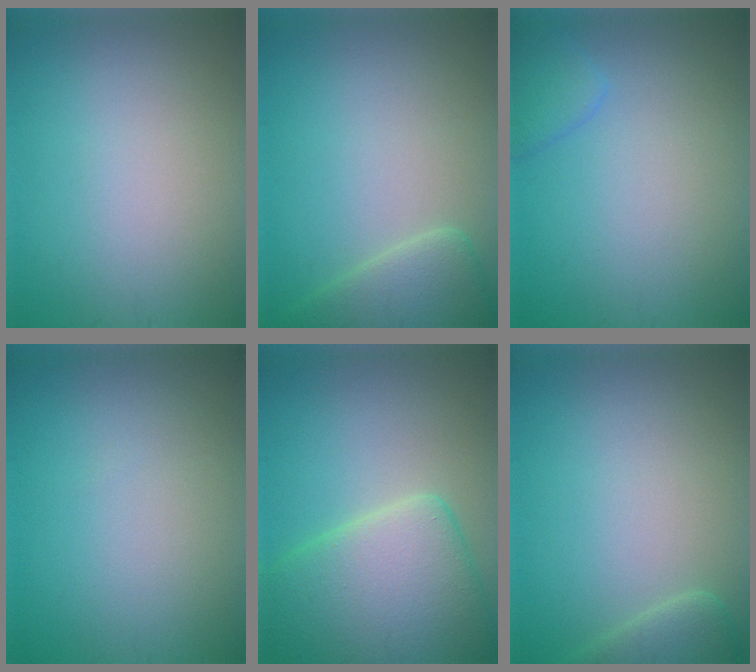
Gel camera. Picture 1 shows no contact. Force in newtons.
{"total": 3.5, "press": 3.5, "slide": 0.4}
{"total": 1.9, "press": 1.9, "slide": 0.1}
{"total": 0.0}
{"total": 9.5, "press": 9.4, "slide": 0.5}
{"total": 2.2, "press": 2.2, "slide": 0.2}